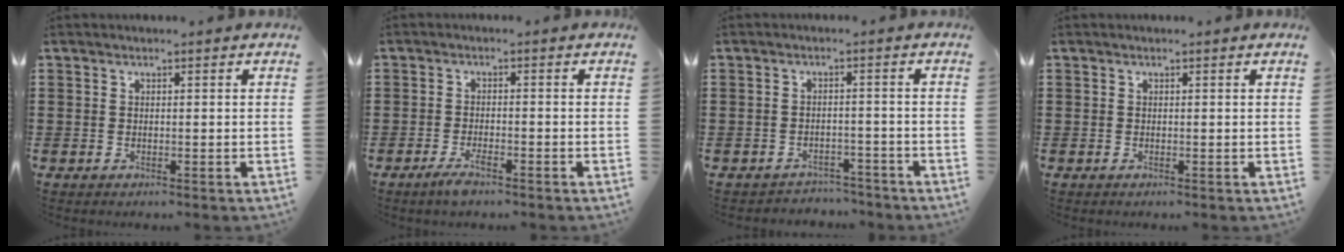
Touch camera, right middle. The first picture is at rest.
{"total": 2.6, "force": [-1.7, 0.5, 1.9], "torque": [-0.039, 0.000, -0.034]}
{"total": 2.7, "force": [-2.6, 0.5, -0.2], "torque": [-0.004, 0.002, -0.060]}
{"total": 0.0}